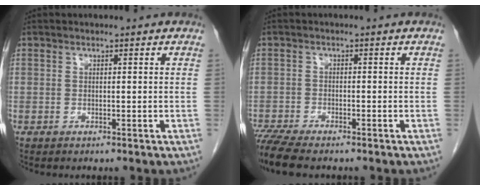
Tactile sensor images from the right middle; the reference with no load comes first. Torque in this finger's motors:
{"motor_torque": [0.86, -0.99, 0.08, 0.09]}